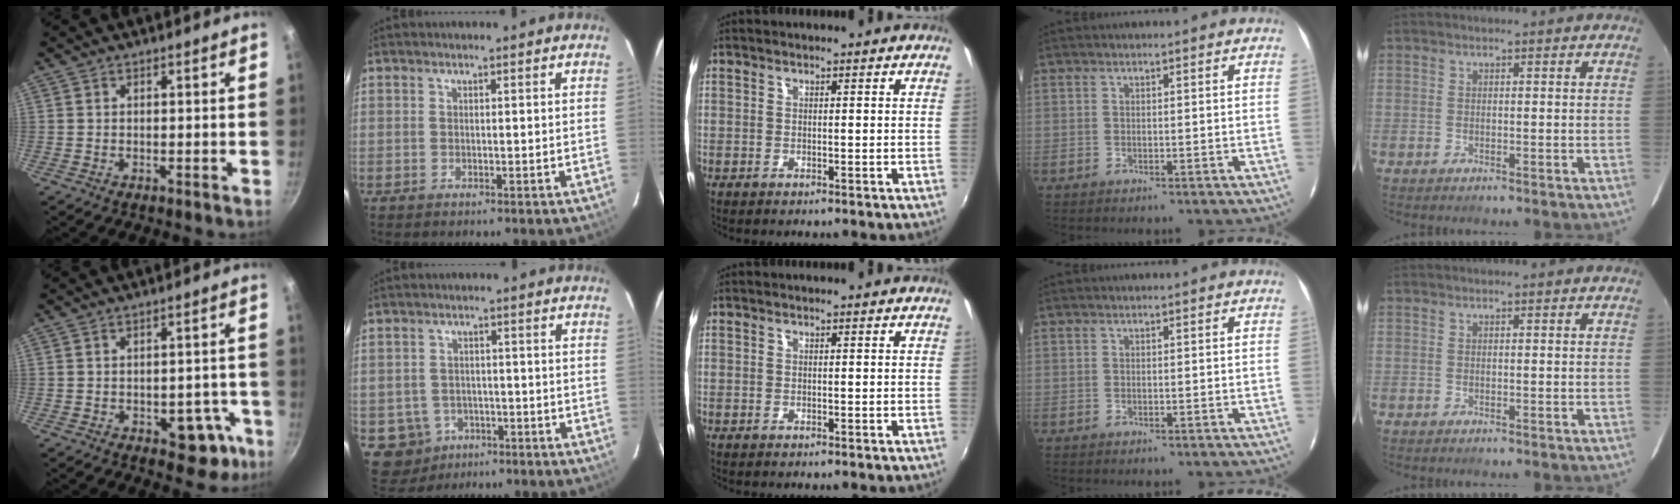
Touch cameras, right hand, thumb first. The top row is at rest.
{"thumb": {"total": 8.5, "force": [-3.6, 5.2, 5.7], "torque": [-0.016, 0.030, -0.035]}, "index": {"total": 7.9, "force": [-3.6, 6.9, 1.5], "torque": [-0.059, 0.018, -0.043]}}